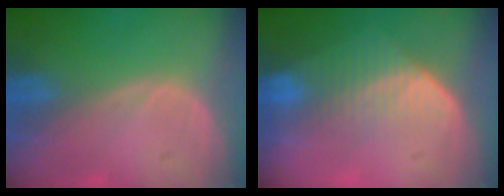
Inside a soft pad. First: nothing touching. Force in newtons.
{"total": 7.2, "press": 6.1, "slide": 3.8}